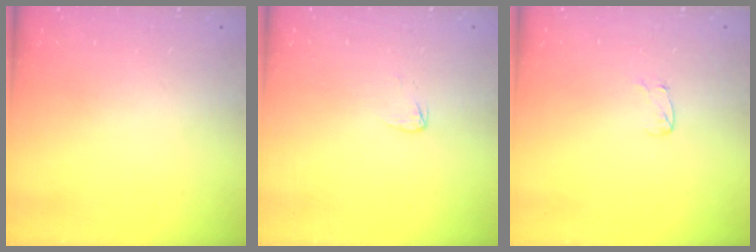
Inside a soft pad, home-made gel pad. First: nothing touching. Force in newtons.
{"total": 2.9, "press": 2.9, "slide": 0.2}
{"total": 3.0, "press": 3.0, "slide": 0.3}